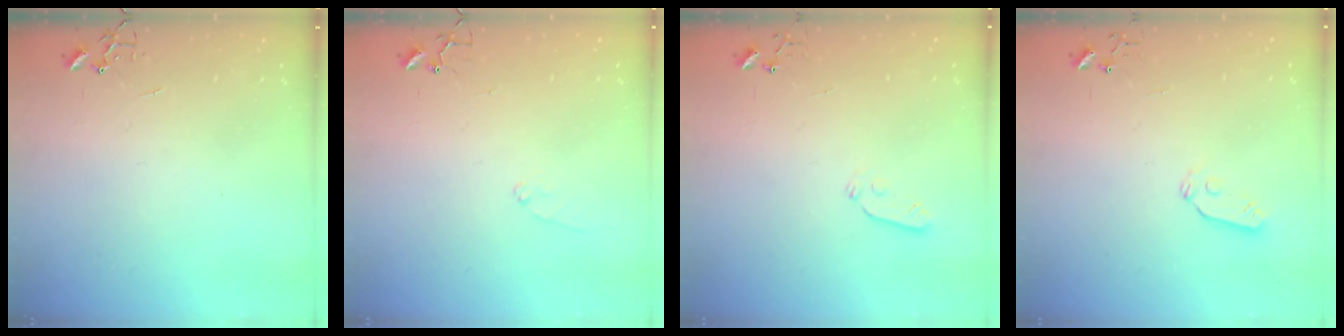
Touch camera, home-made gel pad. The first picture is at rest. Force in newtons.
{"total": 6.8, "press": 6.8, "slide": 0.7}
{"total": 3.9, "press": 3.8, "slide": 0.8}
{"total": 3.8, "press": 3.8, "slide": 0.6}